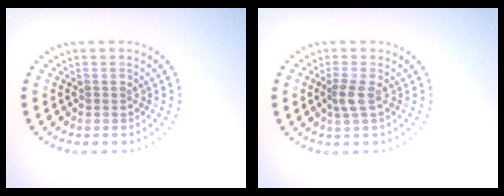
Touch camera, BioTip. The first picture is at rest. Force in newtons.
{"total": 1.8, "press": 1.4, "slide": 1.1}